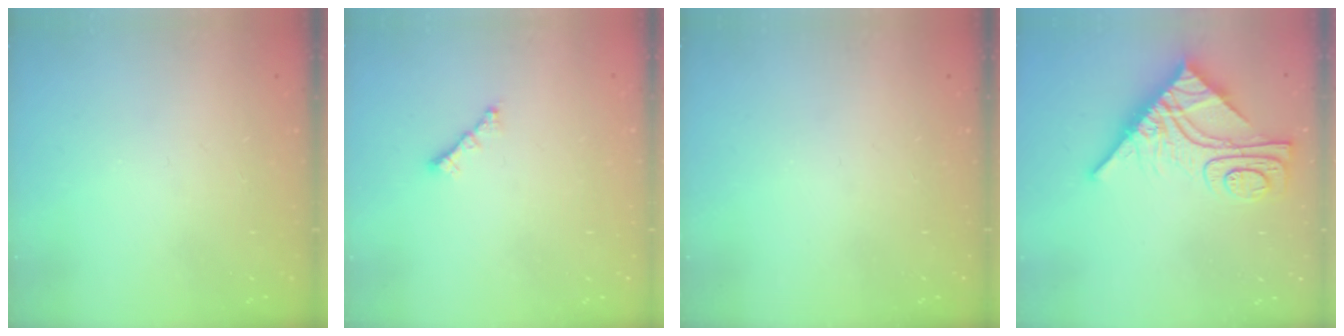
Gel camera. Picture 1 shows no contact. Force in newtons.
{"total": 1.5, "press": 1.4, "slide": 0.5}
{"total": 0.0}
{"total": 14.7, "press": 14.6, "slide": 1.7}